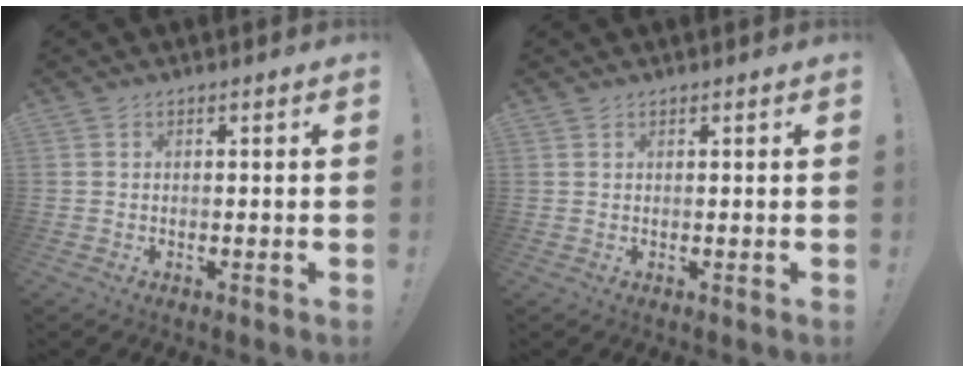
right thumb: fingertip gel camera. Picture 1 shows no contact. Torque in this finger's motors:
{"motor_torque": [-0.53, 0.53, 0.78, 0.80, 0.00]}